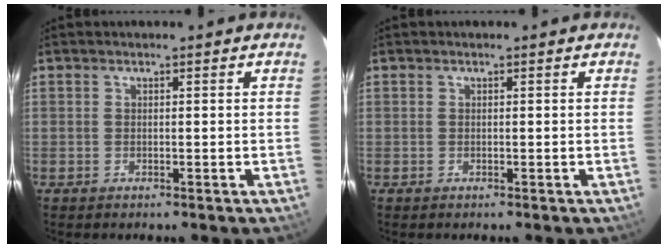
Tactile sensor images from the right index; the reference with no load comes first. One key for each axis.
{"total": 0.0}